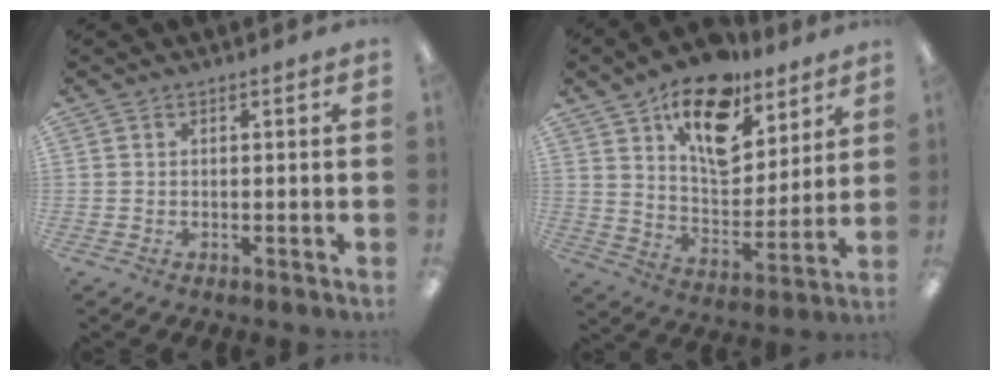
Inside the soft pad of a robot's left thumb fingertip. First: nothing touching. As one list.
[{"total": 18.2, "force": [12.1, 9.8, 9.5], "torque": [-0.140, -0.068, 0.210]}]